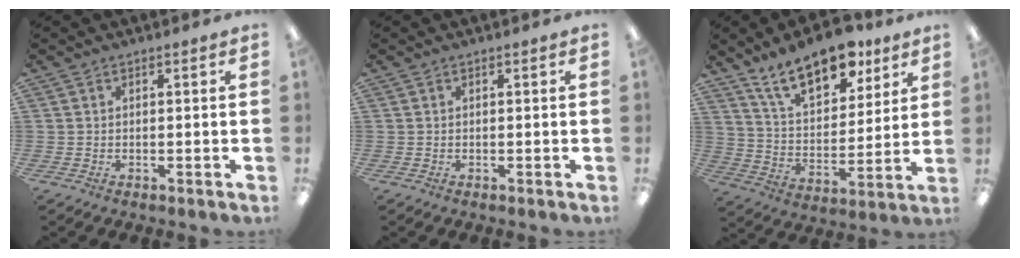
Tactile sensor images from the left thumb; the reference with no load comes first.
{"total": 0.0}
{"total": 18.4, "force": [12.8, 8.3, 10.2], "torque": [-0.164, -0.063, 0.221]}